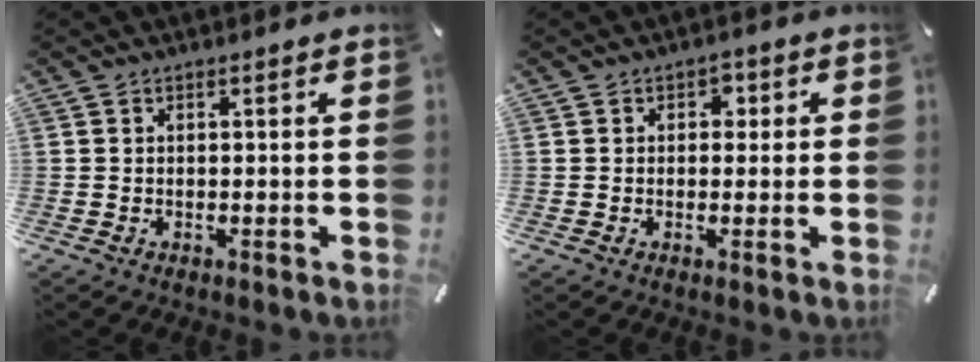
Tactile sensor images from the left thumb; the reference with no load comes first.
{"total": 2.1, "force": [0.0, 1.8, 1.1], "torque": [-0.007, 0.002, -0.007]}